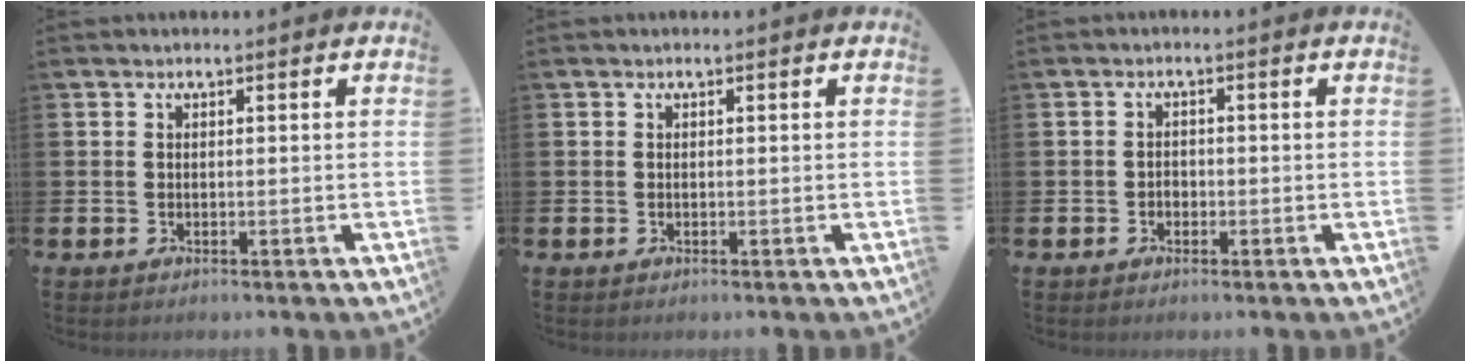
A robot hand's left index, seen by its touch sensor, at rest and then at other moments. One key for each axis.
{"total": 0.0}
{"total": 1.2, "fx": -0.6, "fy": 1.0, "fz": 0.3, "tx": -0.006, "ty": 0.003, "tz": -0.014}